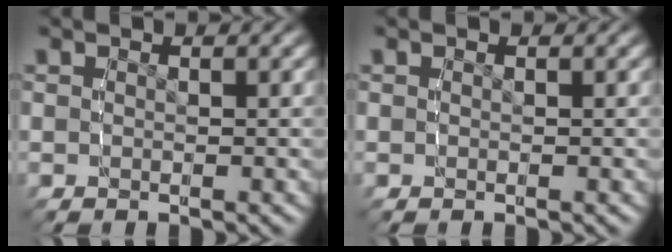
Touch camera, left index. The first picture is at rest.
{"total": 0.0}